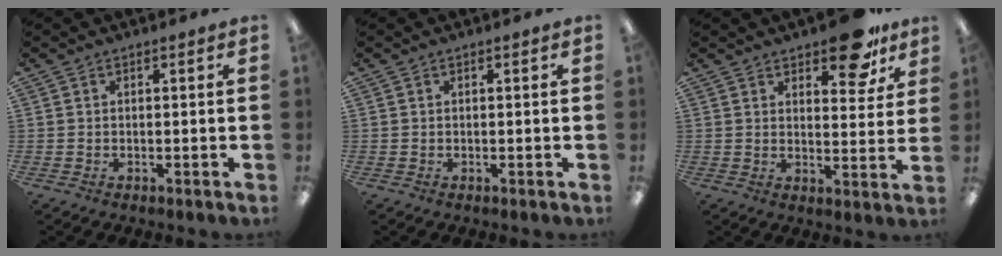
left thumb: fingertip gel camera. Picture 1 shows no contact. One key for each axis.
{"total": 0.0}
{"total": 11.6, "fx": 8.4, "fy": 4.8, "fz": 6.5, "tx": -0.068, "ty": -0.050, "tz": 0.140}